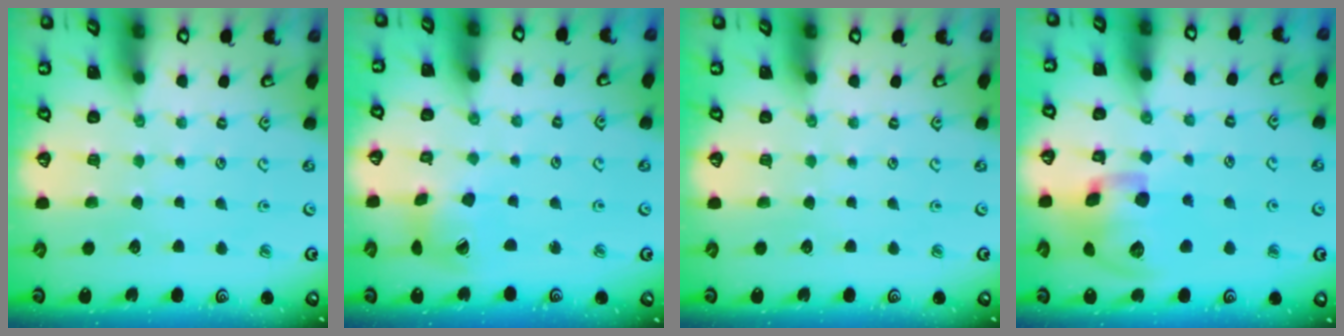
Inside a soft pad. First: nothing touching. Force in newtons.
{"total": 8.1, "press": 8.0, "slide": 1.1}
{"total": 0.0}
{"total": 16.7, "press": 16.6, "slide": 2.4}